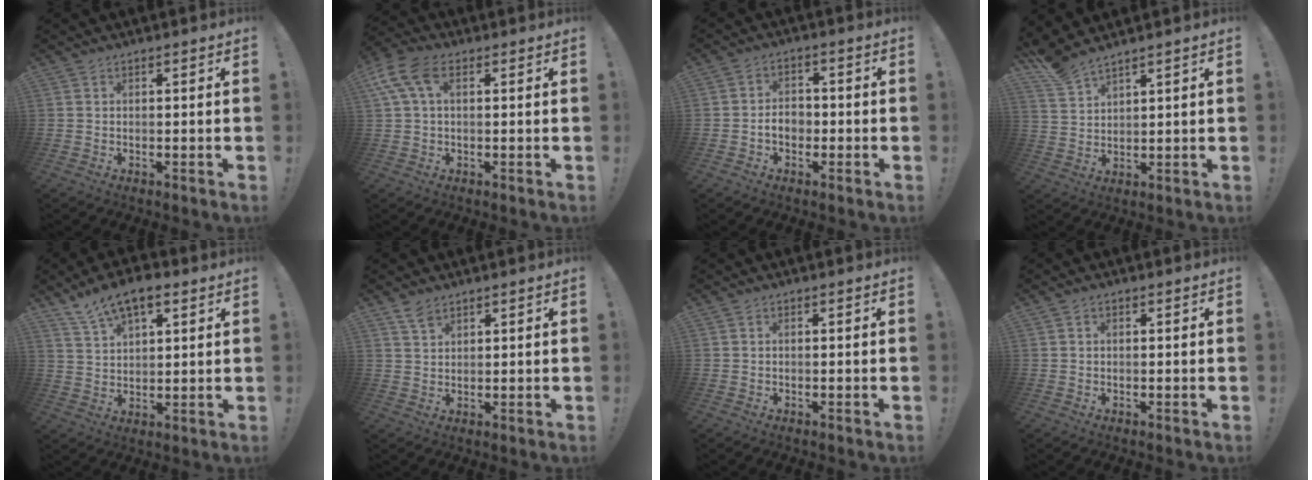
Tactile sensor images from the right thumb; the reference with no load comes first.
{"total": 9.7, "force": [3.4, 5.5, 7.3], "torque": [-0.146, 0.004, 0.067]}
{"total": 5.3, "force": [-1.6, 3.7, 3.4], "torque": [-0.052, 0.007, -0.031]}
{"total": 6.2, "force": [5.6, 1.3, 2.5], "torque": [-0.063, -0.027, 0.107]}
{"total": 9.6, "force": [6.4, 4.2, 5.8], "torque": [-0.105, -0.022, 0.120]}
{"total": 3.7, "force": [2.9, 1.6, 1.5], "torque": [-0.021, -0.018, 0.053]}
{"total": 0.0}
{"total": 0.6, "force": [0.1, 0.5, 0.3], "torque": [-0.009, 0.005, 0.002]}